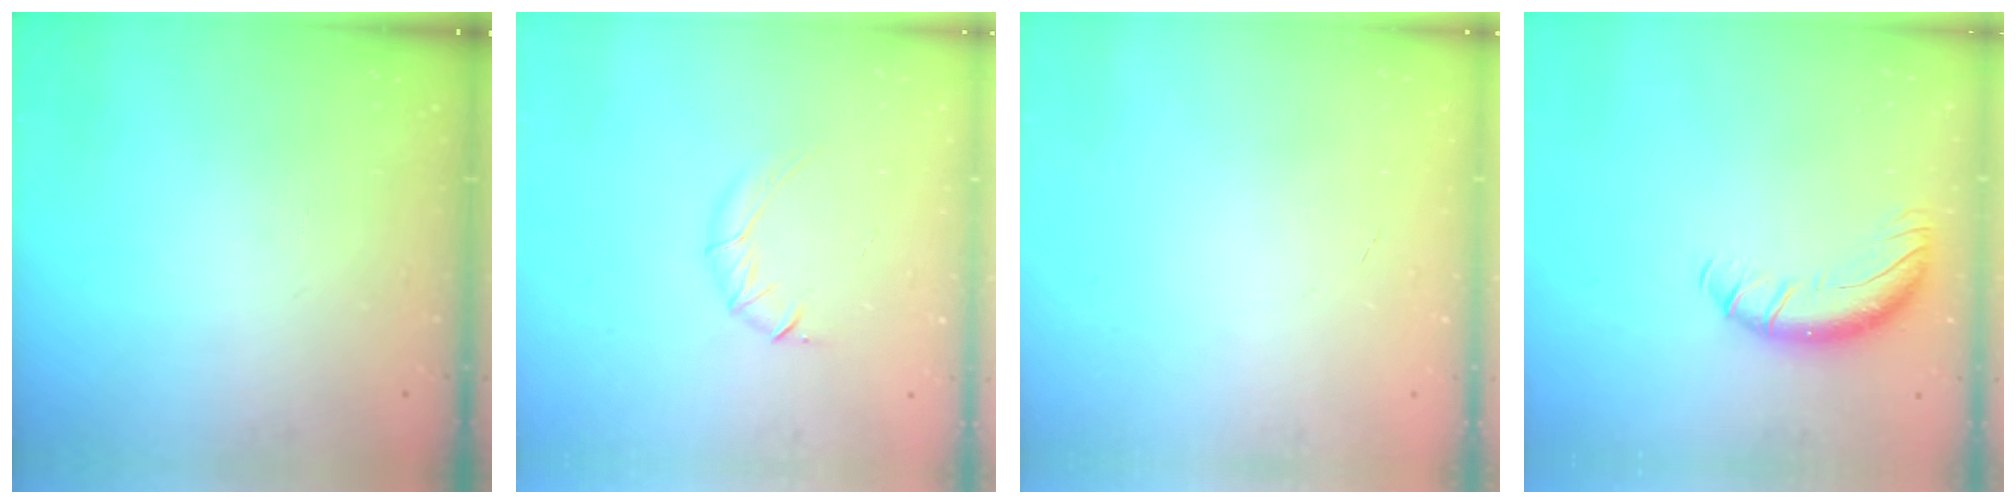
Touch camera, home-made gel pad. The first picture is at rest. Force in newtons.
{"total": 5.6, "press": 5.4, "slide": 1.6}
{"total": 0.0}
{"total": 10.1, "press": 9.9, "slide": 1.9}